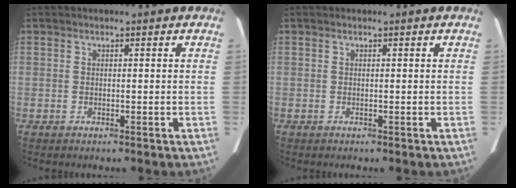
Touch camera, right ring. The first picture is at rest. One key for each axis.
{"total": 0.0}